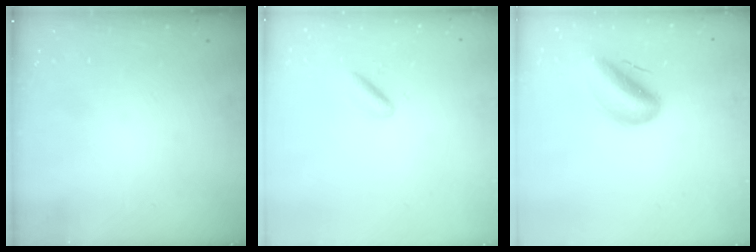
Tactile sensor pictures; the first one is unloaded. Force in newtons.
{"total": 3.4, "press": 3.3, "slide": 0.9}
{"total": 10.9, "press": 10.5, "slide": 3.1}